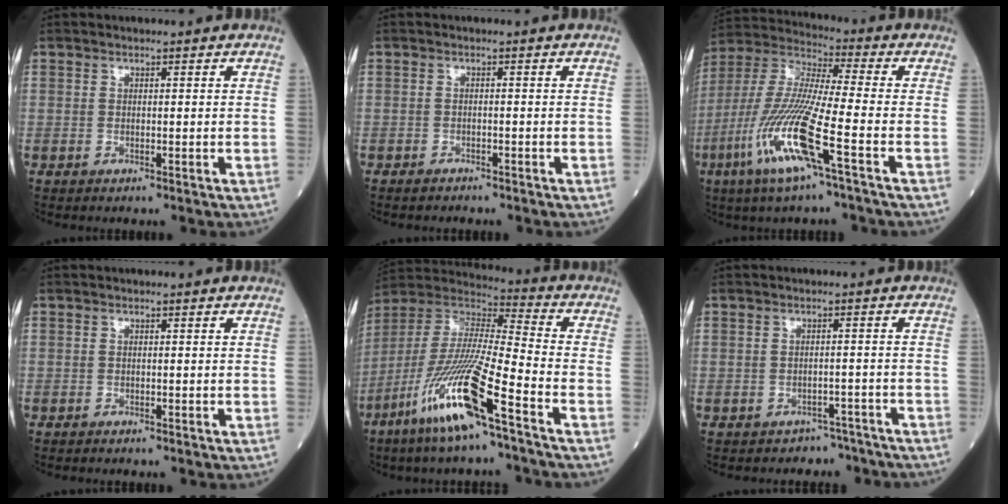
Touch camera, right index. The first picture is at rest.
{"total": 1.2, "force": [-1.1, 0.5, 0.1], "torque": [-0.008, 0.001, -0.020]}
{"total": 15.4, "force": [-6.4, 0.2, 14.0], "torque": [-0.302, -0.019, -0.130]}
{"total": 0.5, "force": [-0.5, 0.1, 0.1], "torque": [-0.006, 0.000, -0.012]}
{"total": 17.9, "force": [-9.5, 0.5, 15.1], "torque": [-0.337, -0.044, -0.191]}
{"total": 4.9, "force": [-4.3, 2.4, -0.4], "torque": [0.009, 0.020, -0.052]}